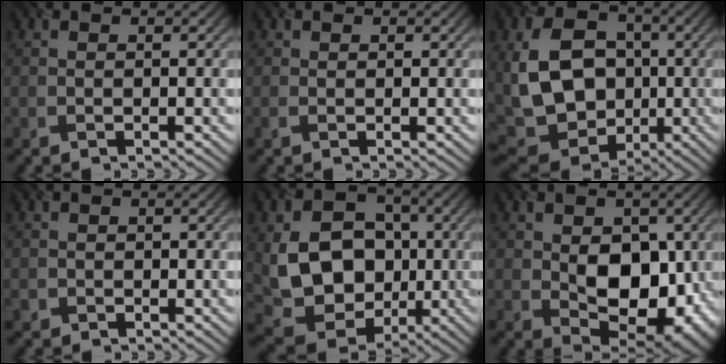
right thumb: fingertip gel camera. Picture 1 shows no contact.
{"total": 0.7, "force": [0.2, 0.5, 0.4], "torque": [-0.010, 0.000, 0.002]}
{"total": 14.3, "force": [-0.7, 10.6, 9.5], "torque": [-0.206, -0.015, -0.010]}
{"total": 1.0, "force": [-0.1, 1.0, 0.1], "torque": [0.000, -0.005, -0.003]}
{"total": 13.8, "force": [-0.7, 10.8, 8.6], "torque": [-0.184, -0.018, -0.014]}
{"total": 10.5, "force": [-0.4, 6.9, 8.0], "torque": [-0.110, -0.009, 0.000]}